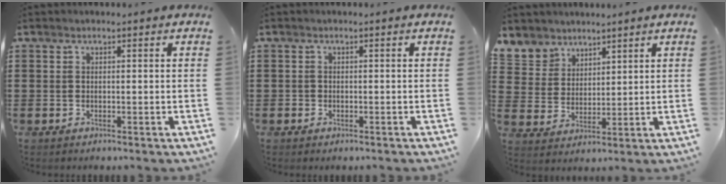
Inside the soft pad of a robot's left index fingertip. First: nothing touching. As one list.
[{"total": 0.9, "force": [-0.5, 0.7, 0.1], "torque": [-0.004, 0.002, -0.012]}, {"total": 5.7, "force": [4.4, 3.6, 0.1], "torque": [-0.034, -0.013, 0.084]}]